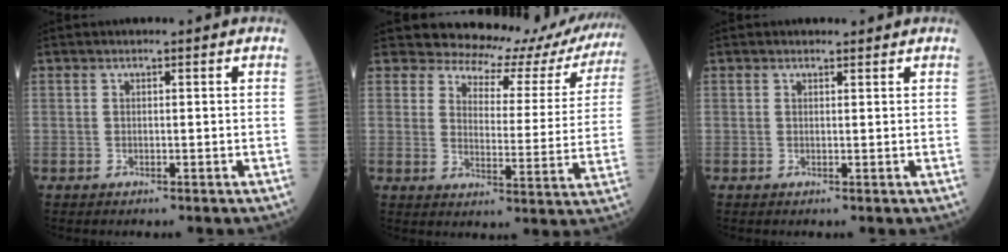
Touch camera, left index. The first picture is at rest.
{"total": 15.8, "force": [15.1, 4.2, 2.1], "torque": [-0.003, -0.063, 0.156]}
{"total": 1.1, "force": [1.0, 0.3, 0.0], "torque": [-0.010, 0.000, 0.014]}